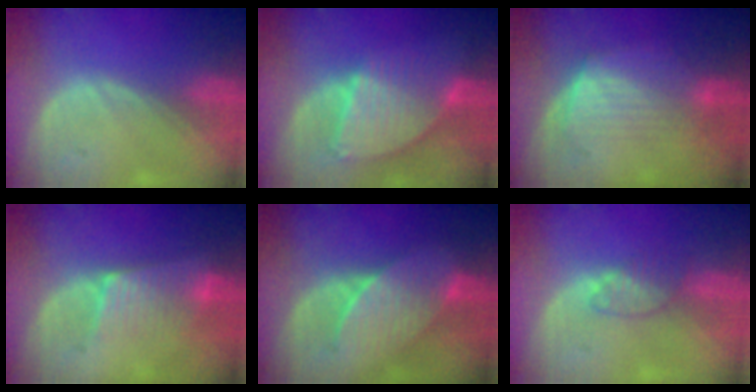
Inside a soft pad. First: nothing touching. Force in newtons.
{"total": 8.7, "press": 7.5, "slide": 4.4}
{"total": 6.4, "press": 6.3, "slide": 1.2}
{"total": 6.4, "press": 5.7, "slide": 3.0}
{"total": 7.2, "press": 7.1, "slide": 1.5}
{"total": 3.4, "press": 3.3, "slide": 0.6}